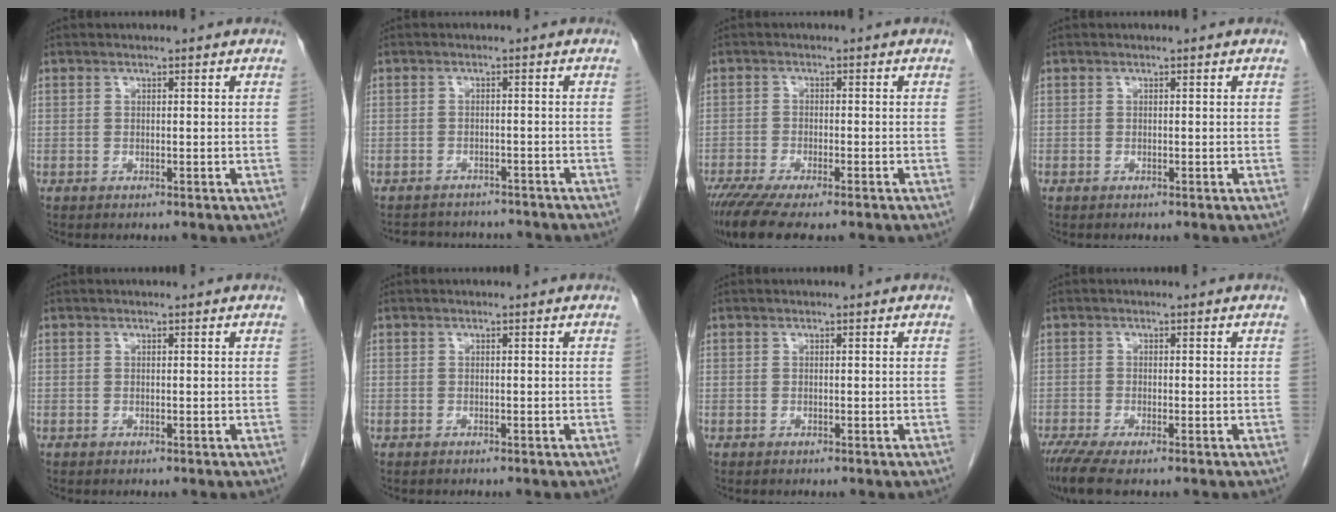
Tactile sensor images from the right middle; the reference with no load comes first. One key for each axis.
{"total": 9.4, "fx": -8.7, "fy": 2.8, "fz": 2.1, "tx": -0.037, "ty": 0.011, "tz": -0.105}
{"total": 9.9, "fx": -7.7, "fy": 1.6, "fz": 6.0, "tx": -0.094, "ty": -0.018, "tz": -0.124}
{"total": 0.0}
{"total": 0.0}
{"total": 0.6, "fx": -0.5, "fy": 0.1, "fz": 0.2, "tx": -0.005, "ty": -0.001, "tz": -0.008}
{"total": 0.0}
{"total": 5.0, "fx": -3.5, "fy": 0.7, "fz": 3.5, "tx": -0.064, "ty": -0.014, "tz": -0.063}